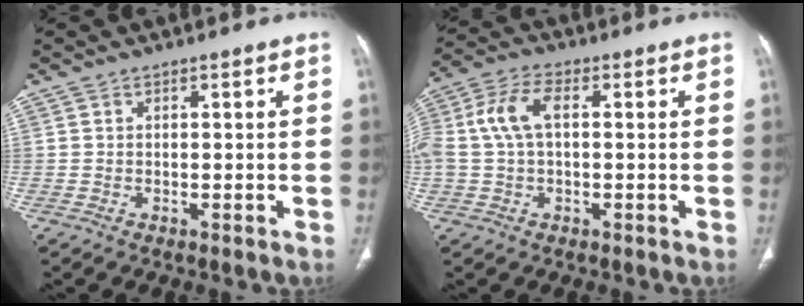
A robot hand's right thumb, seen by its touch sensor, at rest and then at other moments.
{"total": 8.7, "force": [1.0, 4.8, 7.1], "torque": [-0.166, 0.029, 0.016]}